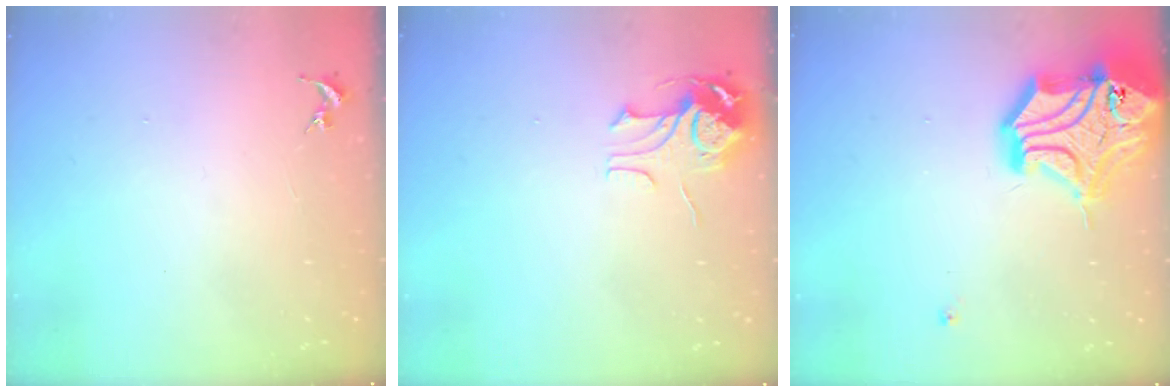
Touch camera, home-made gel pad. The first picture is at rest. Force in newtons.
{"total": 8.3, "press": 8.3, "slide": 0.8}
{"total": 23.5, "press": 23.3, "slide": 3.4}